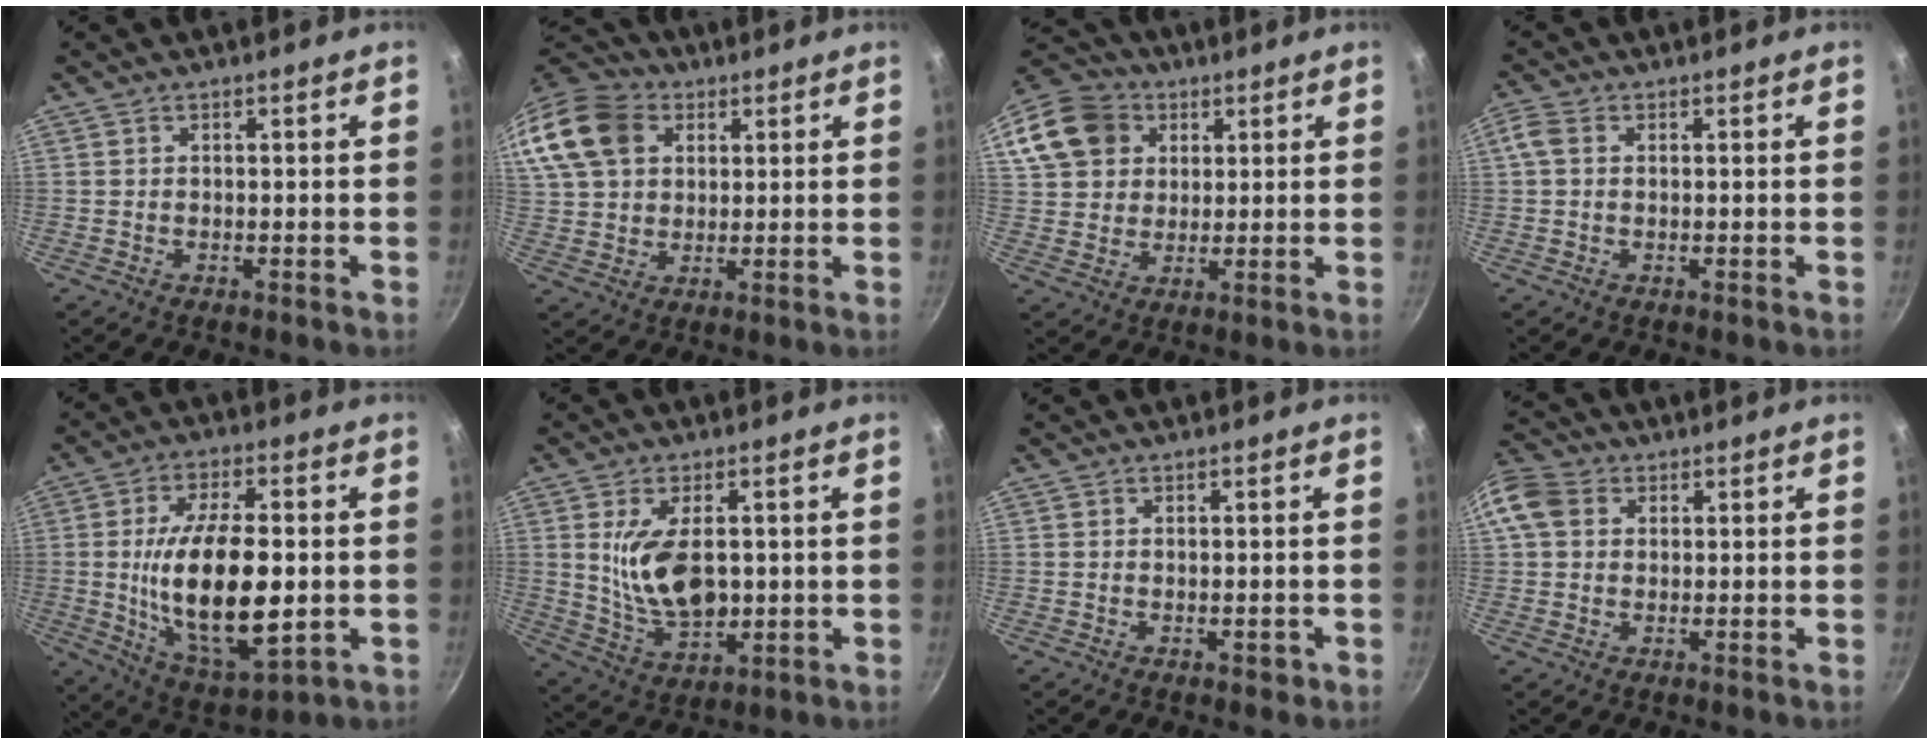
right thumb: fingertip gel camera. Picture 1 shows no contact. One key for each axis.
{"total": 20.8, "fx": 7.7, "fy": 15.6, "fz": 11.4, "tx": -0.260, "ty": 0.029, "tz": 0.140}
{"total": 15.3, "fx": 5.8, "fy": 12.4, "fz": 6.8, "tx": -0.128, "ty": 0.020, "tz": 0.102}
{"total": 3.0, "fx": 0.6, "fy": 2.1, "fz": 2.1, "tx": -0.050, "ty": 0.010, "tz": 0.008}
{"total": 20.2, "fx": -1.4, "fy": 9.1, "fz": 18.0, "tx": -0.307, "ty": 0.000, "tz": -0.012}
{"total": 12.2, "fx": 1.1, "fy": 6.9, "fz": 10.1, "tx": -0.166, "ty": -0.017, "tz": 0.033}
{"total": 1.3, "fx": -0.5, "fy": 0.6, "fz": 1.0, "tx": -0.010, "ty": 0.002, "tz": -0.007}
{"total": 9.9, "fx": 2.4, "fy": 8.1, "fz": 5.3, "tx": -0.111, "ty": 0.018, "tz": 0.033}